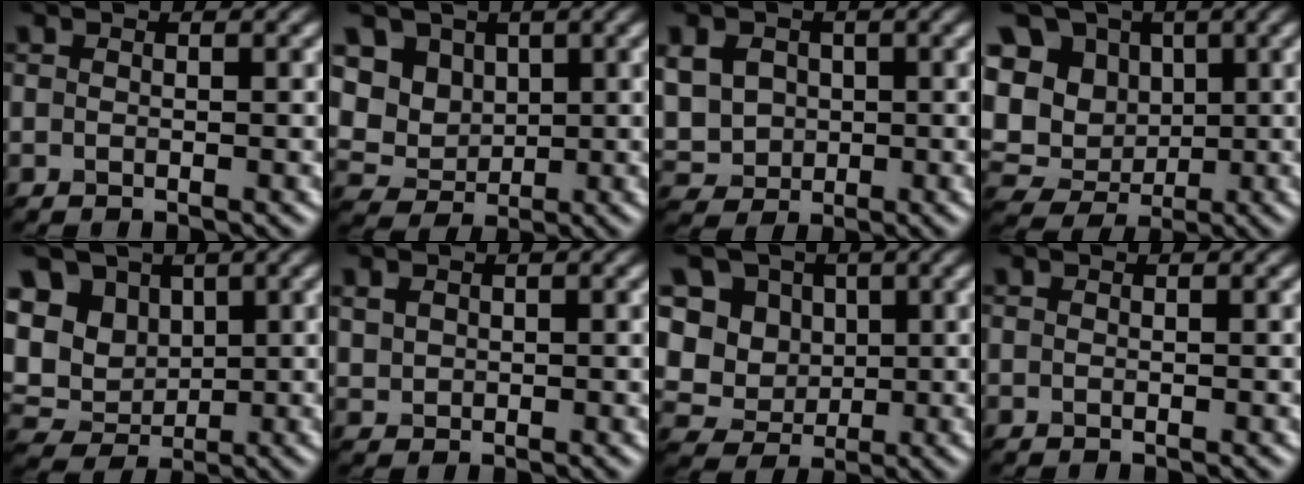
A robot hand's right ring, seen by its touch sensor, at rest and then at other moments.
{"total": 4.4, "force": [2.1, 3.8, 1.0], "torque": [-0.064, 0.003, 0.069]}
{"total": 3.3, "force": [0.3, 3.2, 0.9], "torque": [-0.067, 0.013, 0.033]}
{"total": 11.5, "force": [3.1, 10.1, 4.5], "torque": [-0.158, 0.022, 0.080]}
{"total": 7.6, "force": [3.0, 6.3, 2.9], "torque": [-0.104, 0.023, 0.072]}
{"total": 1.2, "force": [-0.1, -0.4, -1.1], "torque": [-0.007, -0.001, 0.033]}
{"total": 7.7, "force": [3.2, 6.5, 2.6], "torque": [-0.091, 0.013, 0.074]}
{"total": 0.0}